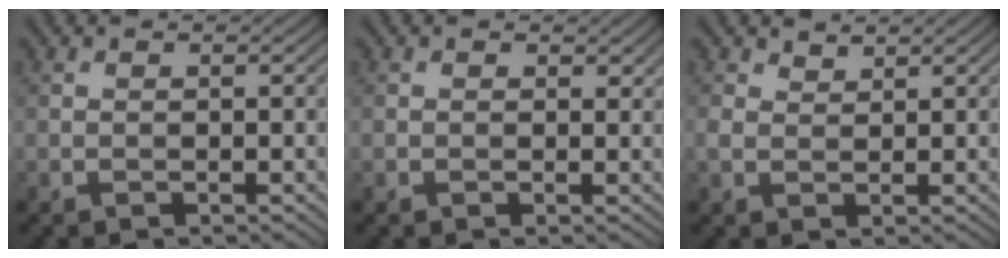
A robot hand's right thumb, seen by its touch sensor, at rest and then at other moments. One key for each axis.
{"total": 1.2, "fx": 0.5, "fy": 0.9, "fz": 0.6, "tx": -0.012, "ty": -0.004, "tz": 0.006}
{"total": 2.0, "fx": 1.5, "fy": 1.0, "fz": 0.9, "tx": -0.026, "ty": 0.003, "tz": 0.032}